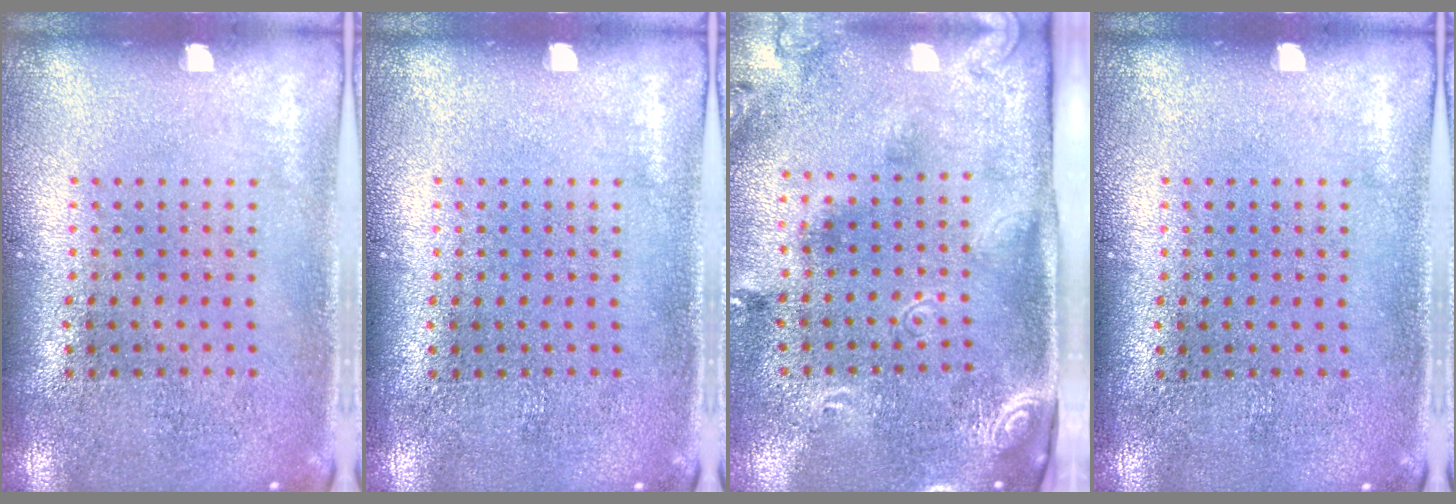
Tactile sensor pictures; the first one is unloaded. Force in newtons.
{"total": 0.0}
{"total": 2.5, "press": 1.7, "slide": 1.8}
{"total": 0.0}